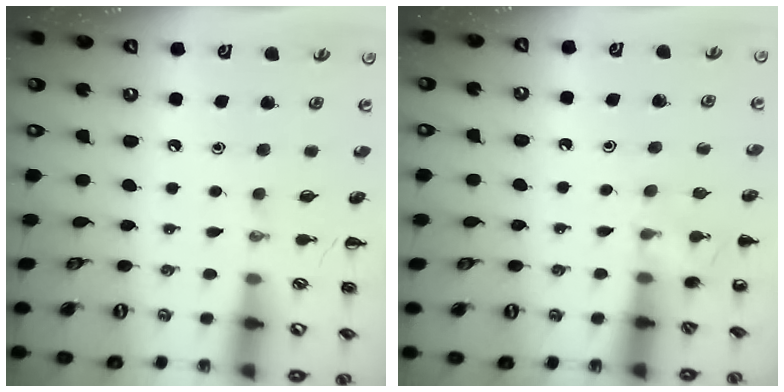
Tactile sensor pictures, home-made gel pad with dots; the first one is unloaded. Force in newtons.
{"total": 5.8, "press": 5.5, "slide": 1.9}